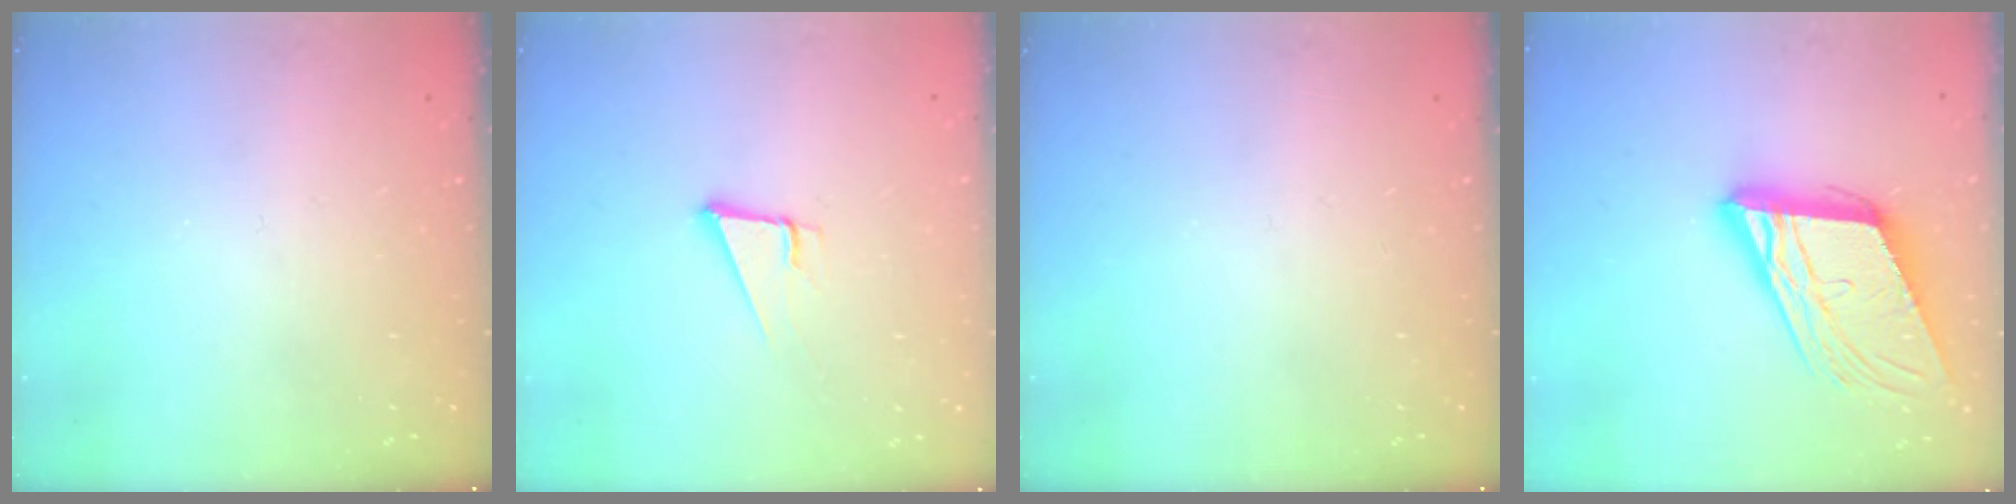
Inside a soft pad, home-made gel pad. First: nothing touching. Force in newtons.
{"total": 5.0, "press": 4.4, "slide": 2.4}
{"total": 0.0}
{"total": 18.1, "press": 17.7, "slide": 3.6}